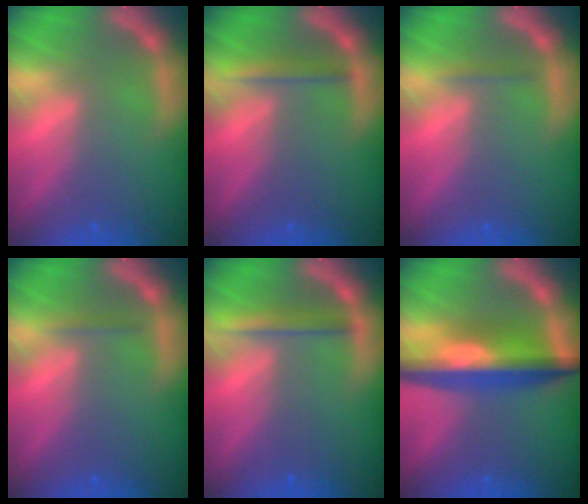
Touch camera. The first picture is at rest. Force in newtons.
{"total": 2.0}
{"total": 0.9}
{"total": 0.9}
{"total": 2.5}
{"total": 8.6}